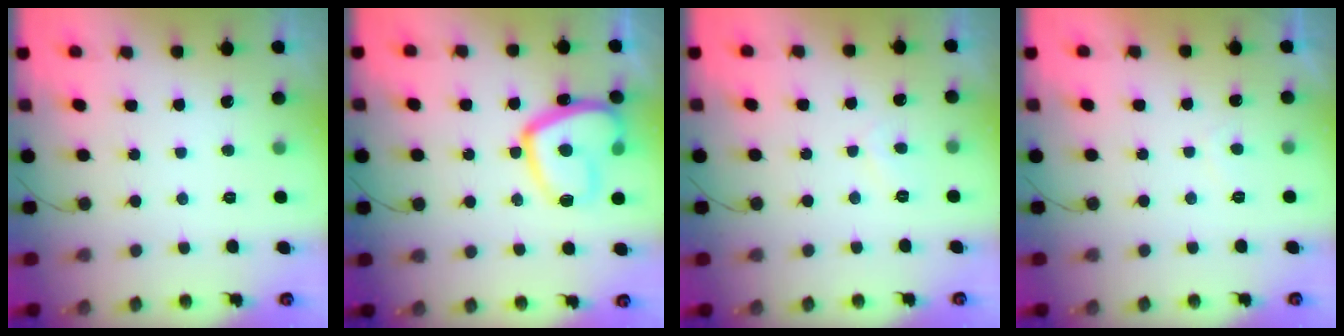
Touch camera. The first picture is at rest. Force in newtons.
{"total": 16.8, "press": 16.7, "slide": 2.0}
{"total": 2.0, "press": 1.9, "slide": 0.4}
{"total": 0.9, "press": 0.7, "slide": 0.5}